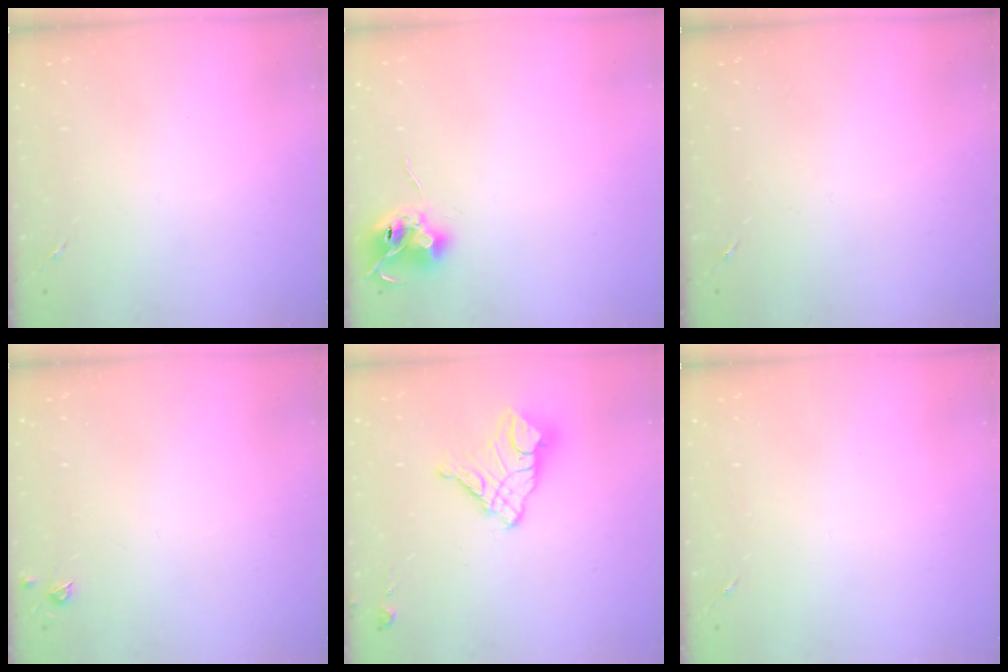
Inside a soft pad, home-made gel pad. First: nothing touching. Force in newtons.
{"total": 8.7, "press": 8.7, "slide": 0.4}
{"total": 0.0}
{"total": 3.8, "press": 3.8, "slide": 0.5}
{"total": 13.5, "press": 13.4, "slide": 1.3}
{"total": 0.0}